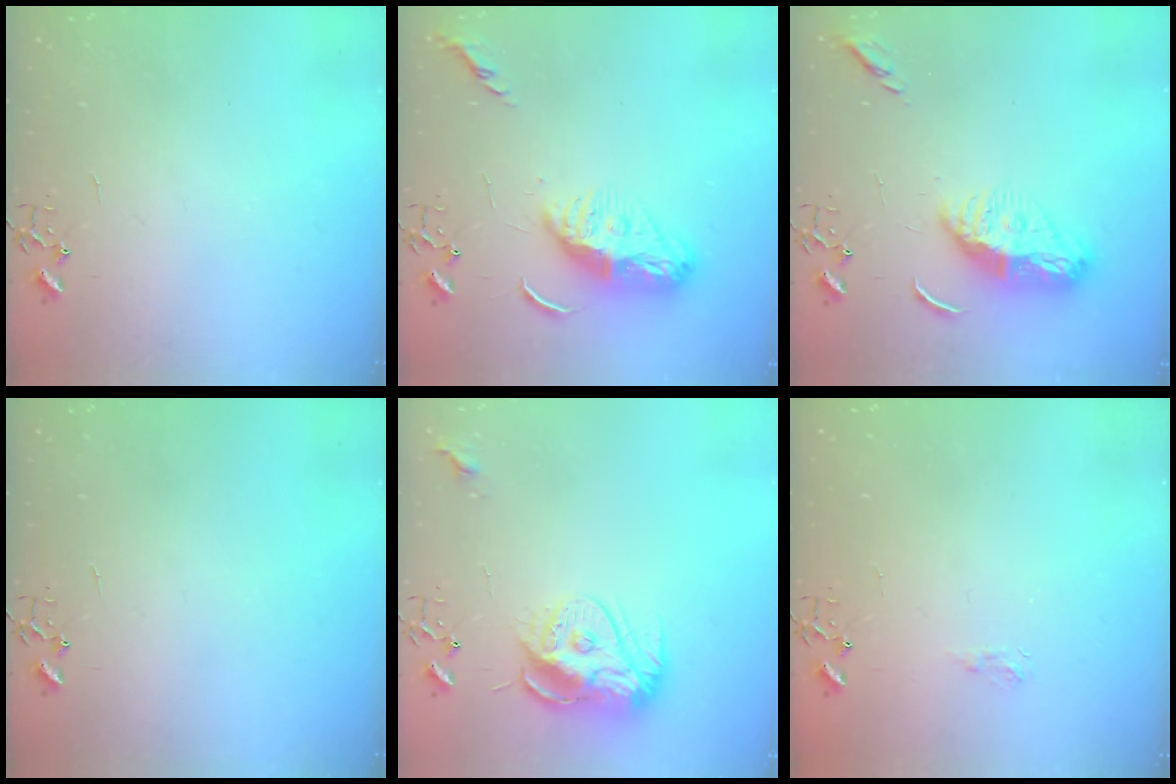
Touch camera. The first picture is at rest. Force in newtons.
{"total": 11.1, "press": 11.1, "slide": 1.0}
{"total": 12.4, "press": 12.4, "slide": 1.3}
{"total": 0.0}
{"total": 13.7, "press": 13.7, "slide": 1.2}
{"total": 5.1, "press": 5.1, "slide": 0.7}